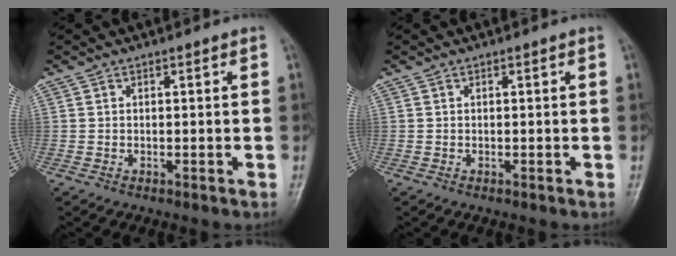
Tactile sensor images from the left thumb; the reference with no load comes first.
{"total": 0.0}